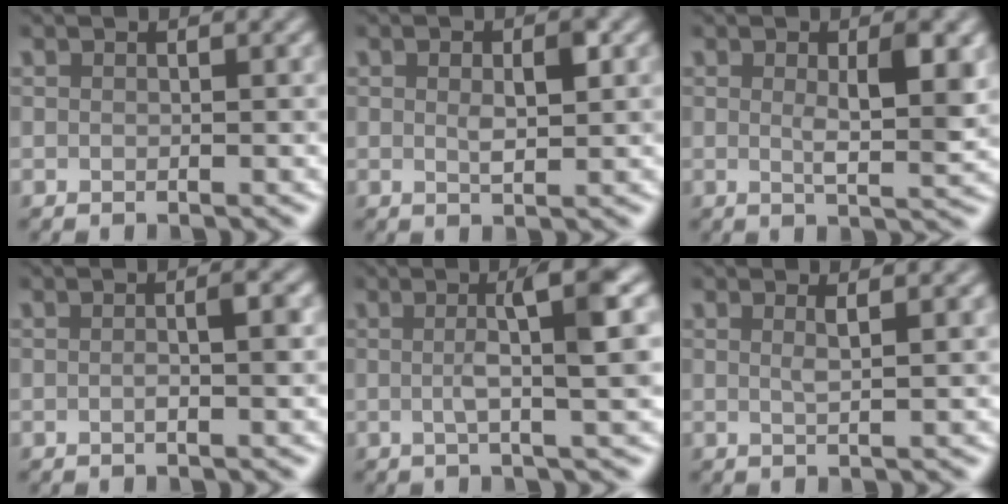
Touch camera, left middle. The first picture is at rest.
{"total": 2.3, "force": [0.4, 1.0, 2.0], "torque": [-0.034, 0.000, 0.007]}
{"total": 4.1, "force": [0.7, 1.2, 3.8], "torque": [-0.059, -0.007, 0.012]}
{"total": 1.8, "force": [-0.1, 0.3, 1.8], "torque": [-0.030, 0.002, -0.002]}
{"total": 5.9, "force": [0.8, 1.0, 5.7], "torque": [-0.084, 0.012, 0.007]}
{"total": 1.7, "force": [0.6, 0.5, 1.5], "torque": [-0.017, 0.001, 0.005]}